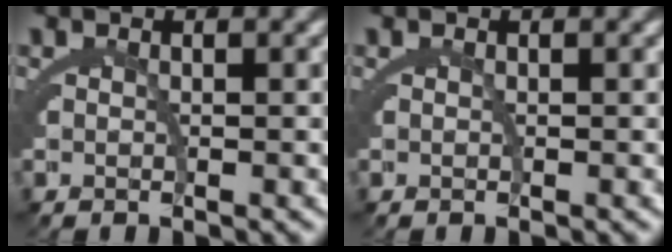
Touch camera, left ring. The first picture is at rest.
{"total": 0.0}